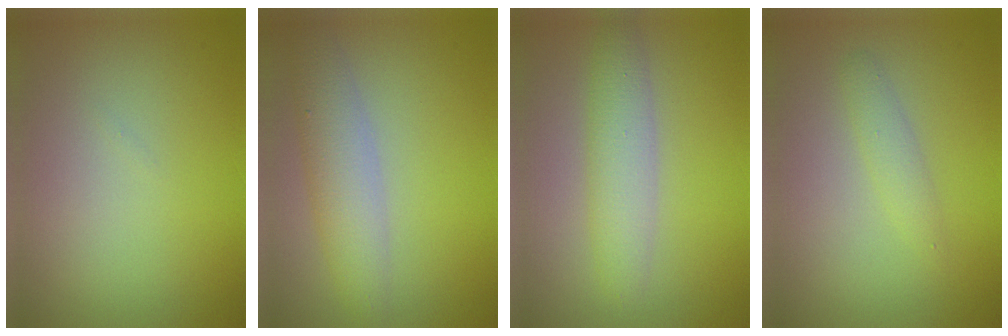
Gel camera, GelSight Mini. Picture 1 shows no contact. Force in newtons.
{"total": 4.0, "press": 4.0, "slide": 0.1}
{"total": 3.4, "press": 3.4, "slide": 0.1}
{"total": 1.5, "press": 1.5, "slide": 0.0}